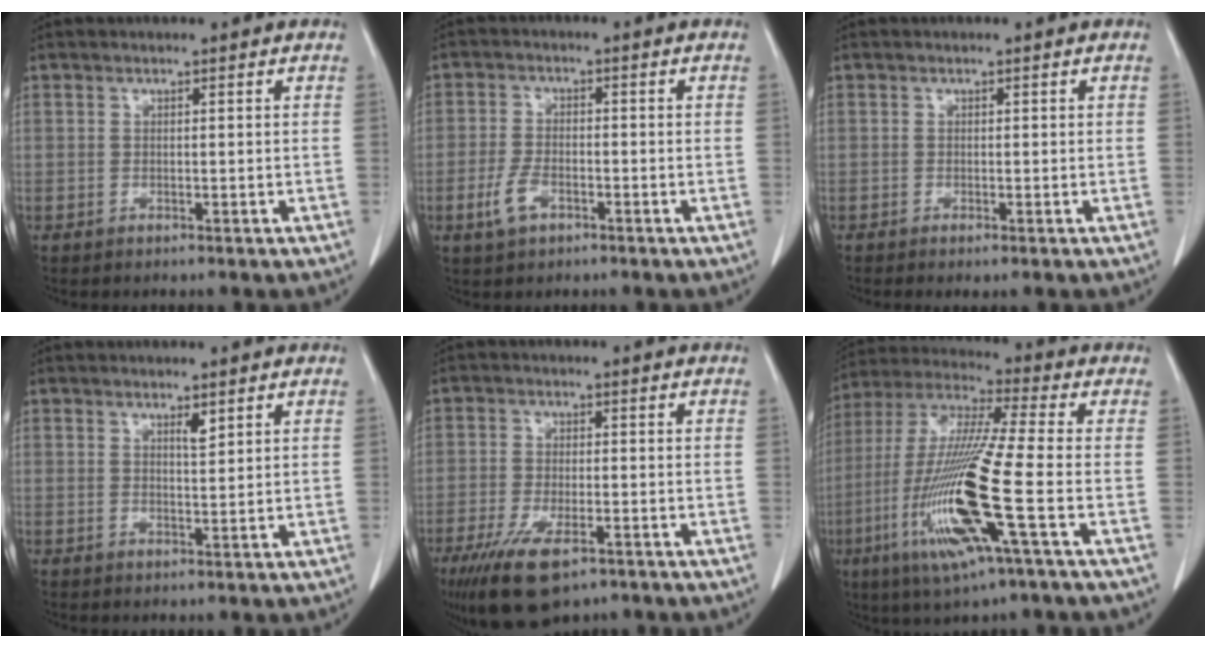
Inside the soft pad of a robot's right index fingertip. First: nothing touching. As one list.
[{"total": 4.4, "force": [-2.1, 2.1, 3.2], "torque": [-0.071, -0.001, -0.039]}, {"total": 1.2, "force": [-0.5, 0.2, 1.1], "torque": [-0.017, -0.002, -0.007]}, {"total": 1.6, "force": [1.0, 0.3, 1.2], "torque": [-0.024, -0.004, 0.019]}, {"total": 10.5, "force": [-6.7, 3.5, 7.3], "torque": [-0.132, -0.020, -0.110]}, {"total": 17.9, "force": [-5.5, 0.1, 17.0], "torque": [-0.364, -0.021, -0.111]}]